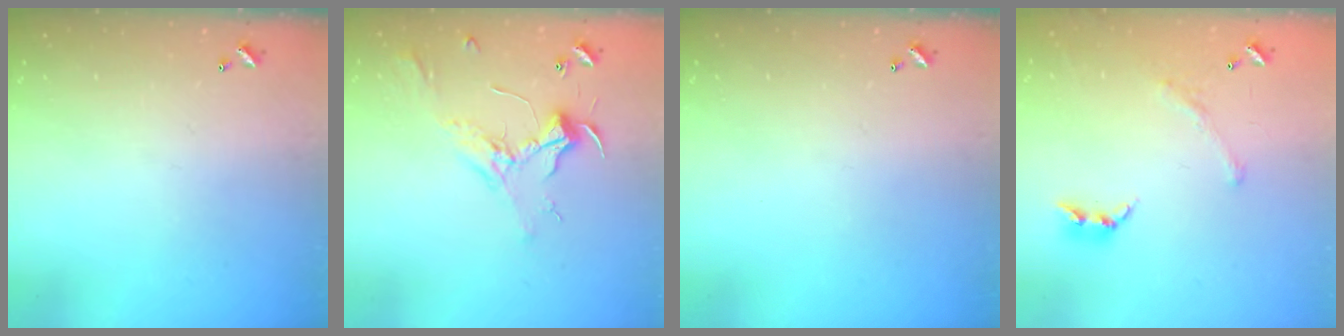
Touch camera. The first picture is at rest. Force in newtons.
{"total": 2.3, "press": 2.2, "slide": 0.7}
{"total": 0.0}
{"total": 1.6, "press": 1.1, "slide": 1.1}